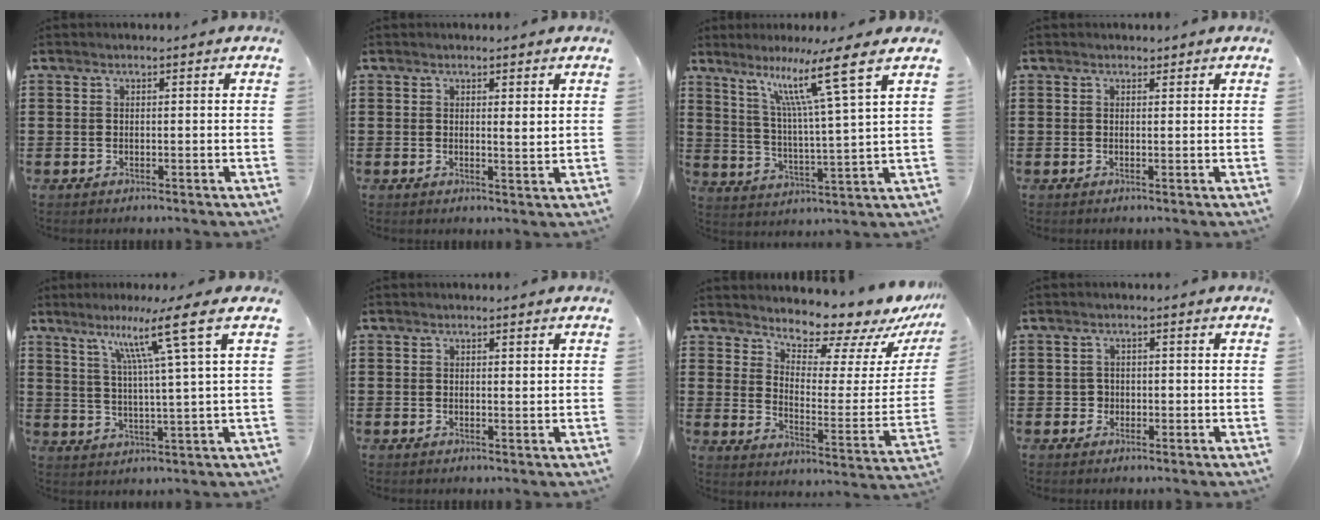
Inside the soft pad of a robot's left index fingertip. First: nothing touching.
{"total": 1.7, "force": [1.2, 0.4, 1.1], "torque": [-0.009, -0.004, 0.018]}
{"total": 11.0, "force": [7.4, -0.6, 8.1], "torque": [-0.155, -0.035, 0.111]}
{"total": 0.7, "force": [0.5, 0.5, 0.1], "torque": [-0.004, 0.004, 0.010]}
{"total": 9.9, "force": [5.5, -1.4, 8.1], "torque": [-0.147, -0.017, 0.079]}
{"total": 0.6, "force": [0.5, 0.2, 0.4], "torque": [-0.010, 0.001, 0.009]}
{"total": 8.2, "force": [7.7, 2.1, 1.8], "torque": [-0.043, -0.071, 0.132]}
{"total": 1.7, "force": [-0.2, 1.6, 0.5], "torque": [-0.015, 0.005, -0.006]}